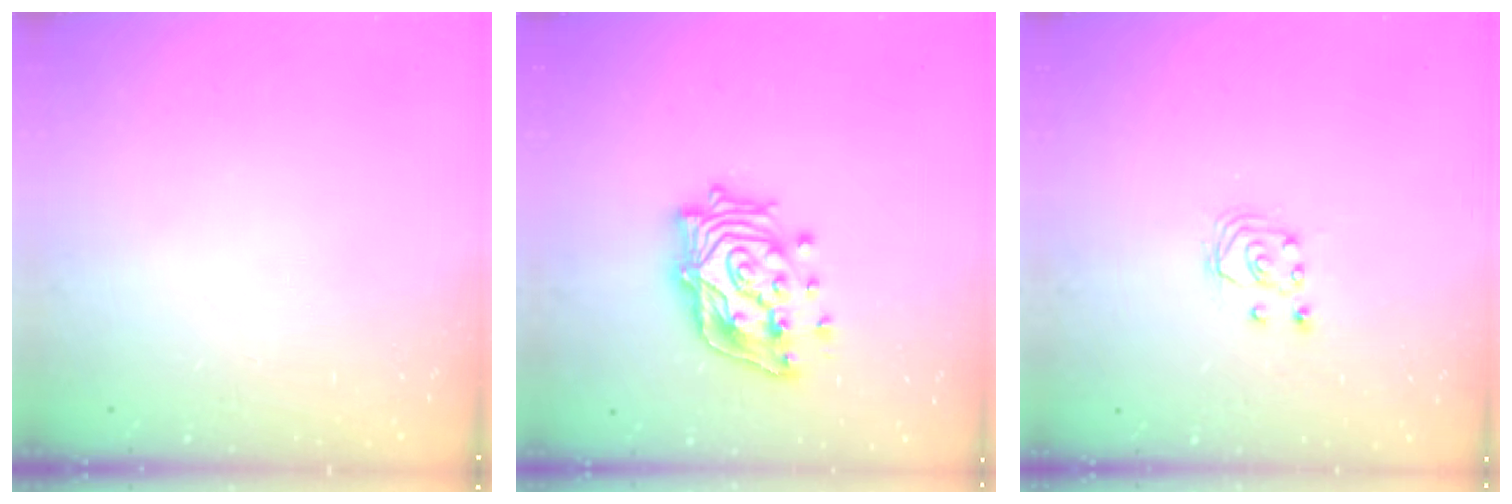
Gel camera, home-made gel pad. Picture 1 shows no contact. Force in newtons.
{"total": 18.3, "press": 18.1, "slide": 2.4}
{"total": 3.9, "press": 3.9, "slide": 0.4}